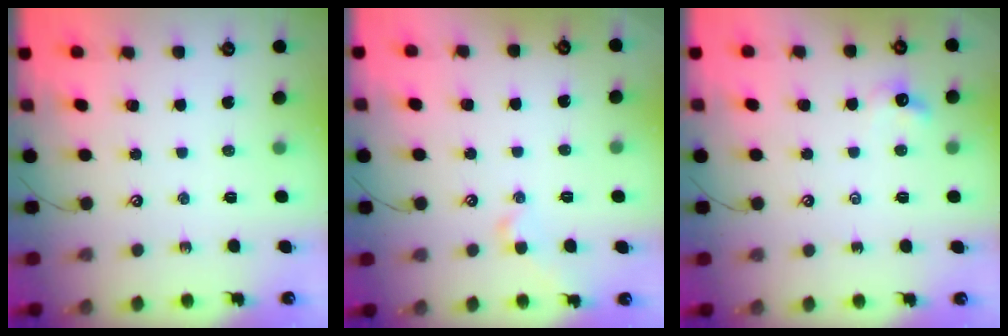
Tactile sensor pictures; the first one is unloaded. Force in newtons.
{"total": 1.2, "press": 1.2, "slide": 0.1}
{"total": 3.2, "press": 3.2, "slide": 0.6}